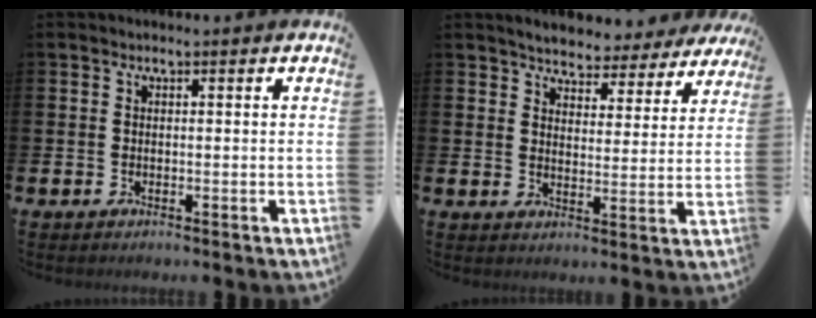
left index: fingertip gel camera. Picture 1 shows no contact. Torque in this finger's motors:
{"motor_torque": [1.01, -0.99, 0.38, 0.08]}